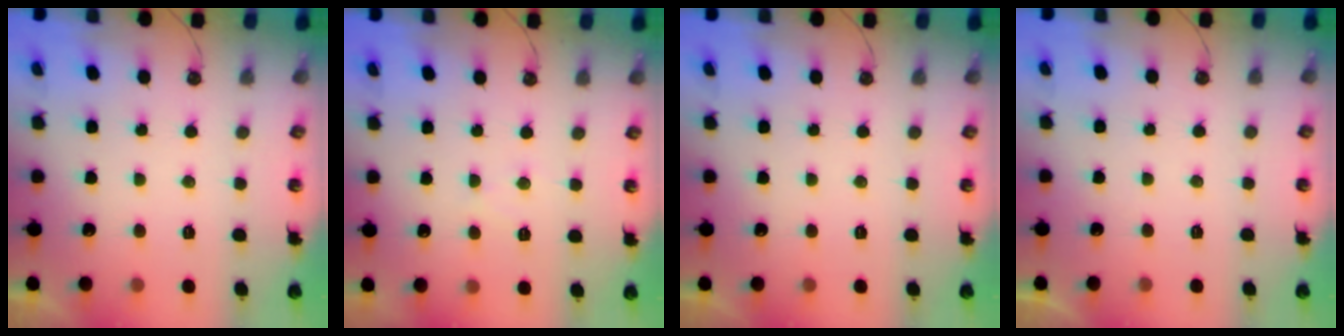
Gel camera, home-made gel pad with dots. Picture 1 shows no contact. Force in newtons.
{"total": 4.3, "press": 4.2, "slide": 0.7}
{"total": 0.0}
{"total": 0.0}